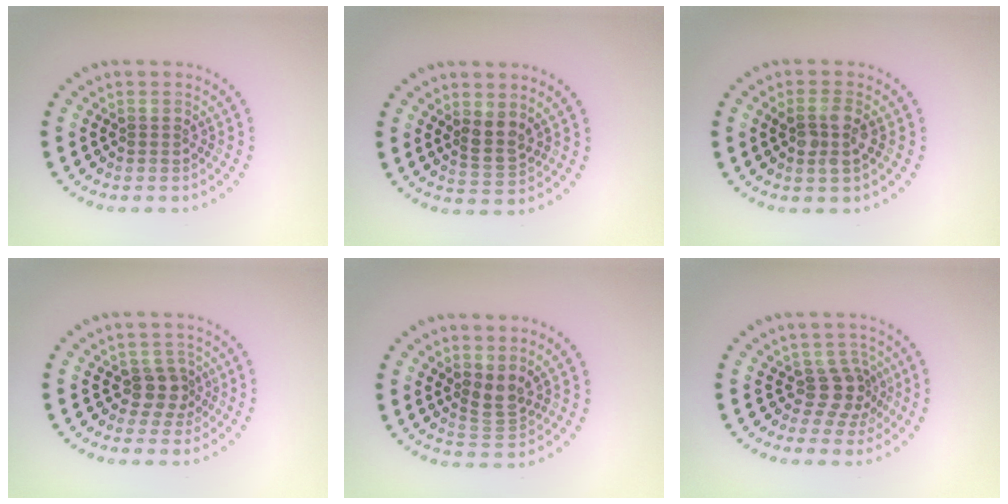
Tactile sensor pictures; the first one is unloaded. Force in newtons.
{"total": 2.2, "press": 1.8, "slide": 1.3}
{"total": 2.3, "press": 2.1, "slide": 0.8}
{"total": 2.4, "press": 1.9, "slide": 1.5}
{"total": 2.2, "press": 1.7, "slide": 1.4}
{"total": 2.7, "press": 2.2, "slide": 1.7}